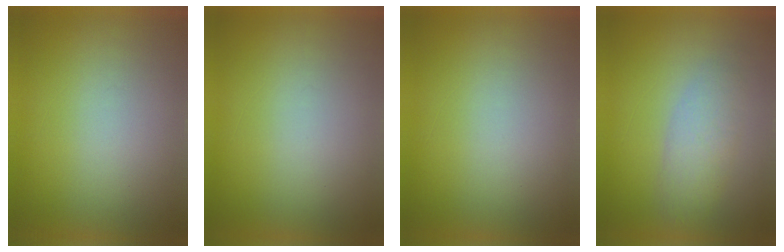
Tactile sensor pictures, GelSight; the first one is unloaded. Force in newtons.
{"total": 0.0}
{"total": 3.0}
{"total": 2.9}